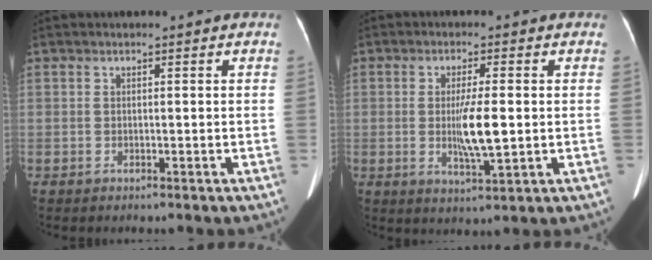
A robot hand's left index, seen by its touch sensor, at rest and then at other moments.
{"total": 6.4, "force": [-0.3, 0.8, 6.3], "torque": [-0.119, -0.013, -0.005]}